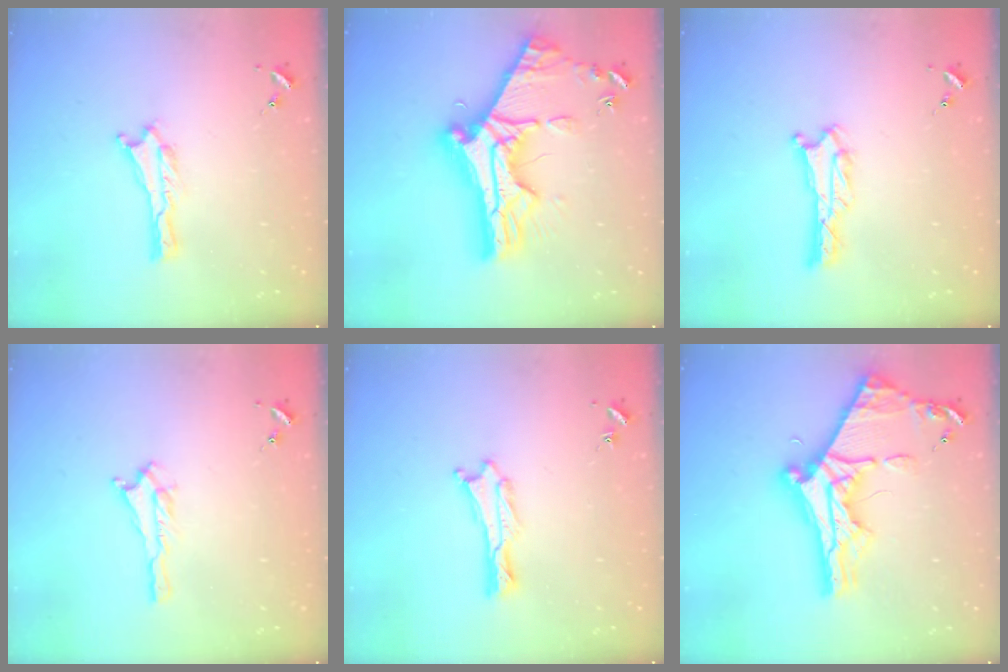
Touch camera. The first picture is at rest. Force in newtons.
{"total": 15.6, "press": 15.6, "slide": 1.5}
{"total": 1.4, "press": 1.4, "slide": 0.1}
{"total": 1.5, "press": 1.4, "slide": 0.2}
{"total": 0.6, "press": 0.6, "slide": 0.2}
{"total": 11.3, "press": 11.3, "slide": 0.9}